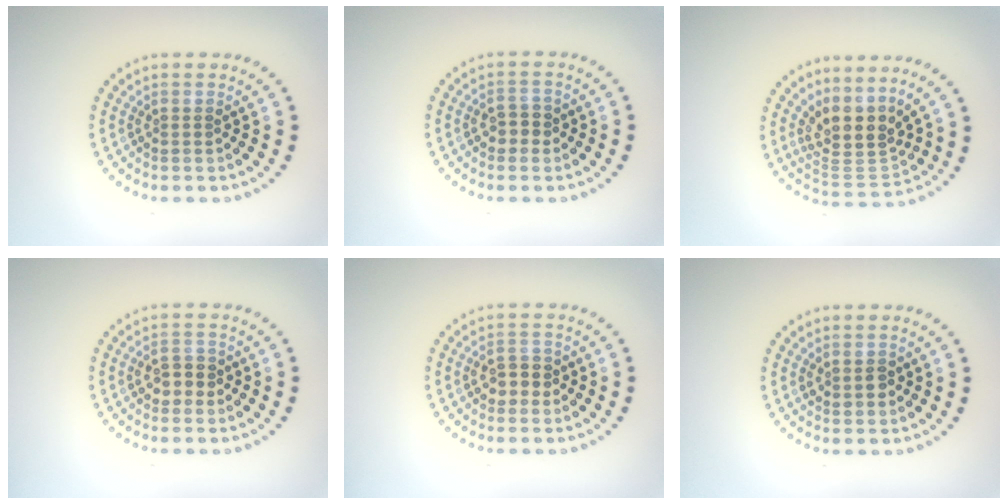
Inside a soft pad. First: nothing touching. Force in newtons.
{"total": 1.9, "press": 1.8, "slide": 0.4}
{"total": 4.3, "press": 3.4, "slide": 2.7}
{"total": 2.2, "press": 2.2, "slide": 0.3}
{"total": 2.2, "press": 2.2, "slide": 0.3}
{"total": 1.4, "press": 1.3, "slide": 0.3}